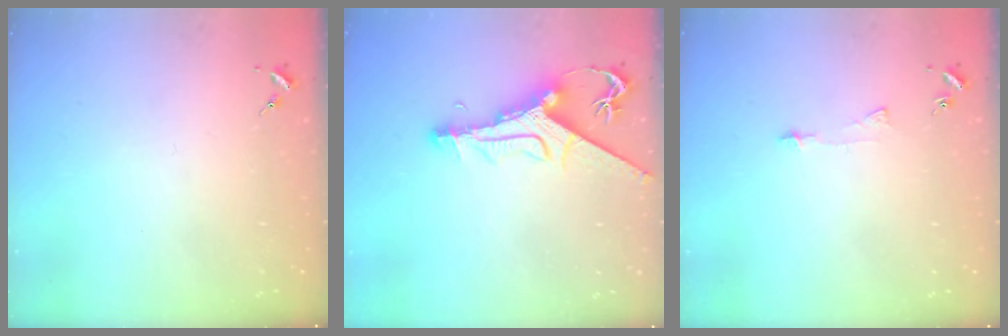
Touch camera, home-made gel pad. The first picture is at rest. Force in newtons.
{"total": 11.9, "press": 11.8, "slide": 1.3}
{"total": 3.6, "press": 3.6, "slide": 0.3}